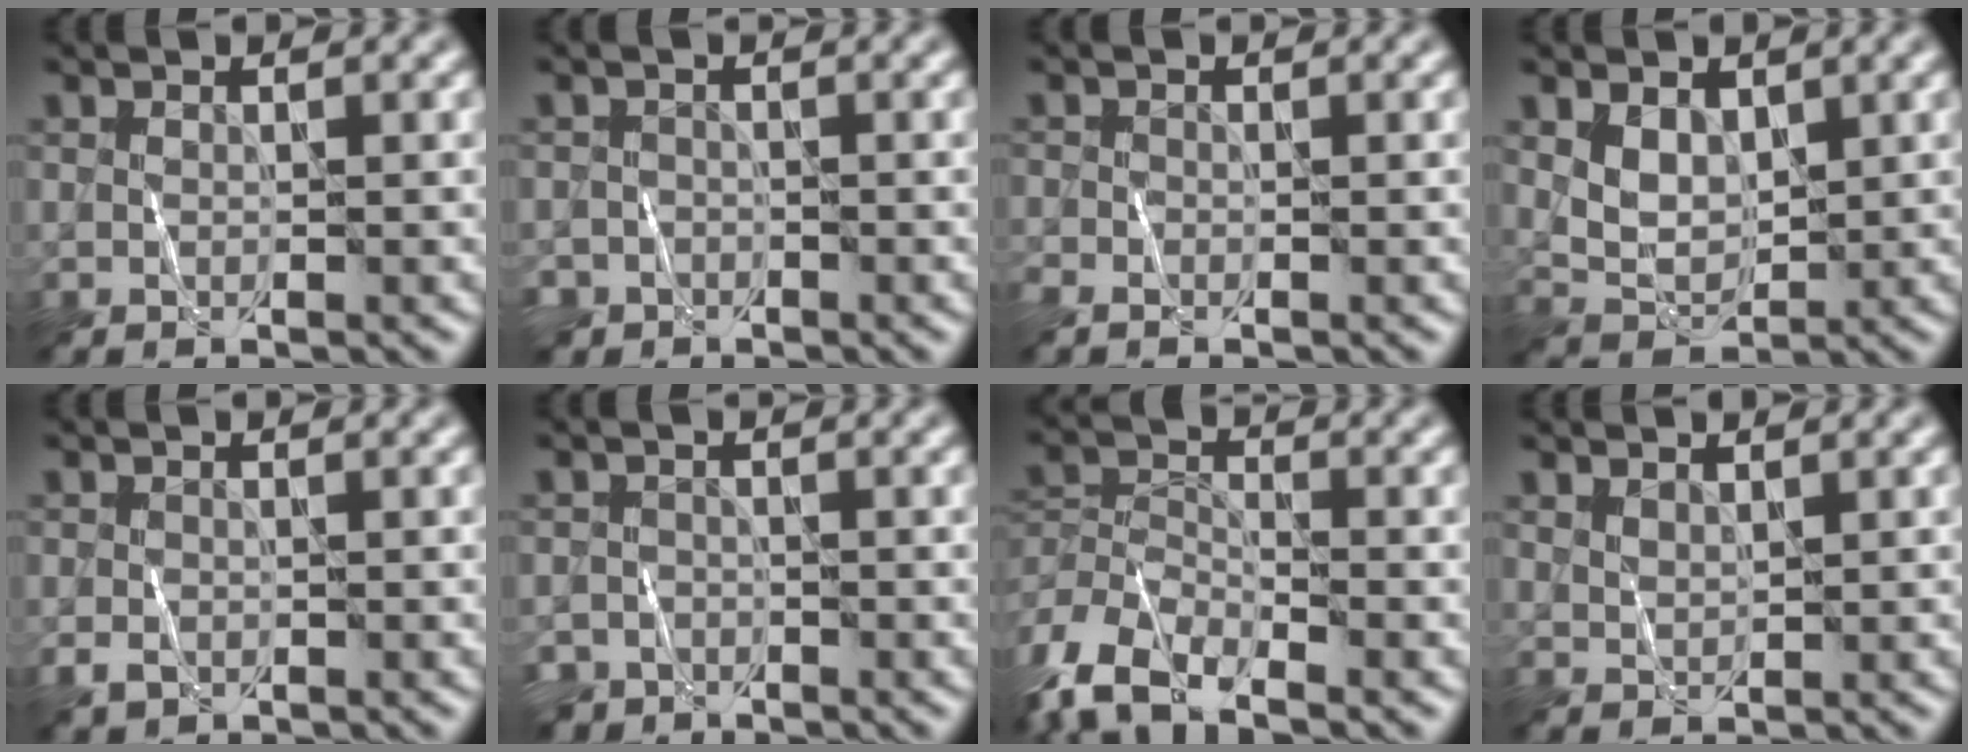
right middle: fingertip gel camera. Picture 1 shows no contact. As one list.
[{"total": 2.3, "force": [-1.7, 1.5, -0.1], "torque": [0.016, 0.005, -0.031]}, {"total": 1.2, "force": [-0.9, 0.5, 0.5], "torque": [-0.014, -0.003, -0.023]}, {"total": 2.8, "force": [1.2, 1.9, 1.8], "torque": [-0.037, -0.007, 0.029]}, {"total": 1.6, "force": [-0.7, 1.2, 0.9], "torque": [-0.018, -0.005, -0.016]}, {"total": 2.8, "force": [-2.3, 1.6, 0.0], "torque": [0.015, 0.002, -0.042]}, {"total": 6.8, "force": [-4.7, 3.1, 3.7], "torque": [-0.077, -0.004, -0.105]}, {"total": 1.0, "force": [1.0, 0.2, 0.3], "torque": [-0.011, 0.000, 0.023]}]